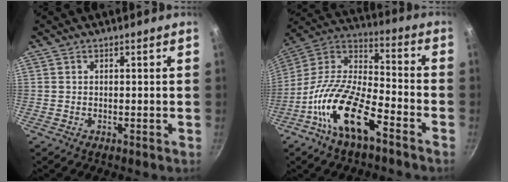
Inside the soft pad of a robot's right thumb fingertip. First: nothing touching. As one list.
[{"total": 18.2, "force": [-9.2, 7.0, 14.0], "torque": [-0.254, 0.064, -0.196]}]